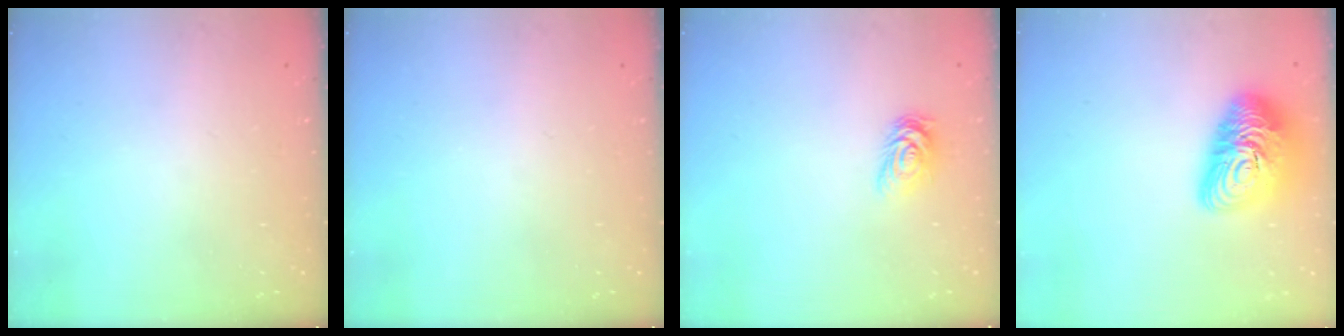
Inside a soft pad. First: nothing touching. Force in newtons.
{"total": 0.0}
{"total": 4.6, "press": 4.6, "slide": 0.7}
{"total": 16.0, "press": 16.0, "slide": 1.2}